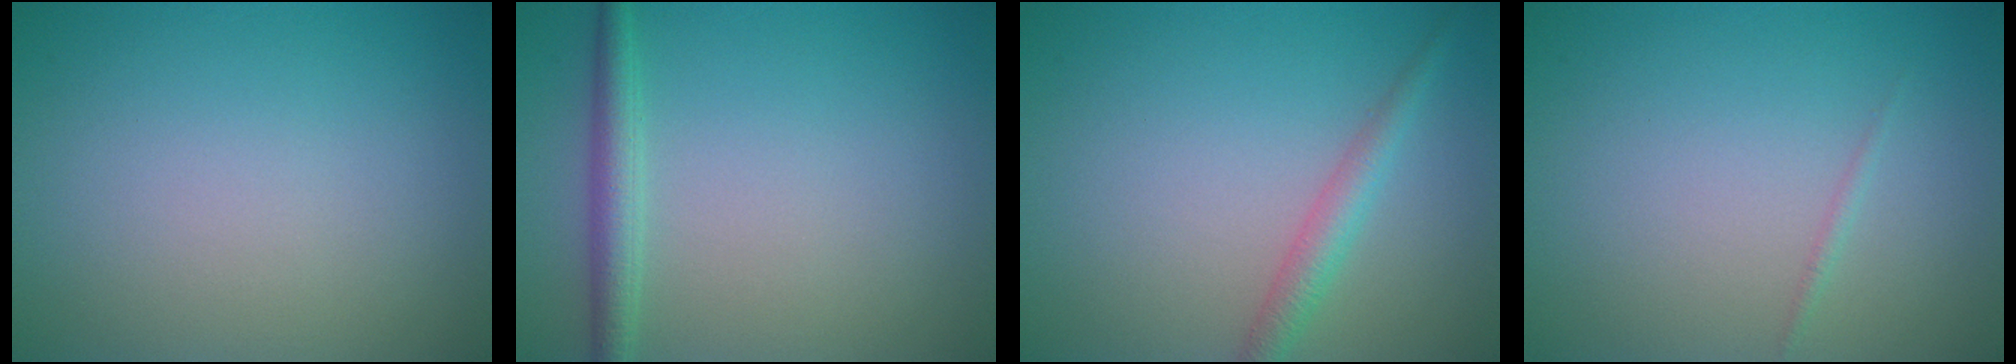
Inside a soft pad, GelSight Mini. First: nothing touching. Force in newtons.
{"total": 2.4, "press": 2.4, "slide": 0.1}
{"total": 2.2, "press": 2.2, "slide": 0.1}
{"total": 0.5, "press": 0.5, "slide": 0.0}